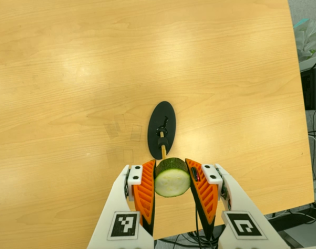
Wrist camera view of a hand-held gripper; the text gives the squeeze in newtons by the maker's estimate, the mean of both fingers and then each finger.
{"total": 13.1, "left": 13.0, "right": 13.2}